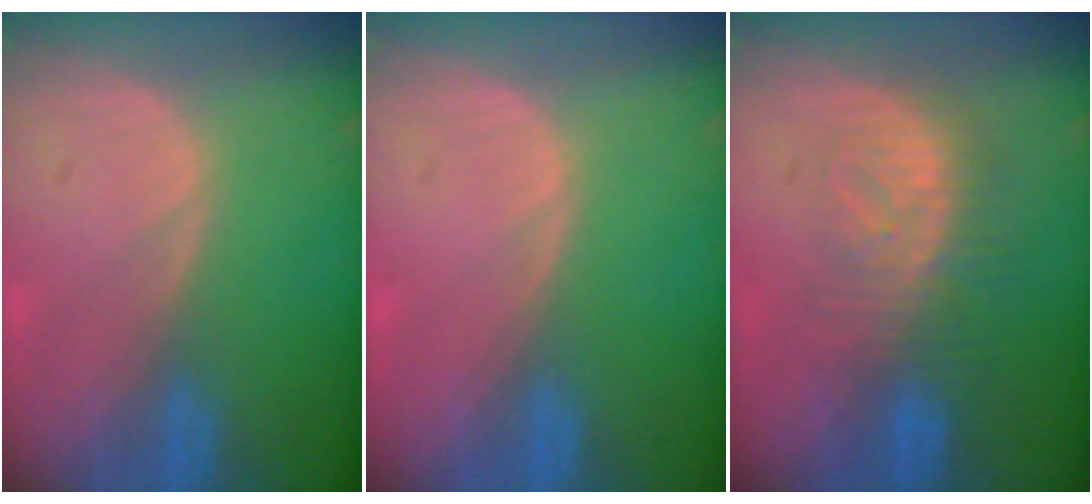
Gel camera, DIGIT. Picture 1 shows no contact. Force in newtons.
{"total": 0.0}
{"total": 8.1, "press": 7.5, "slide": 3.2}